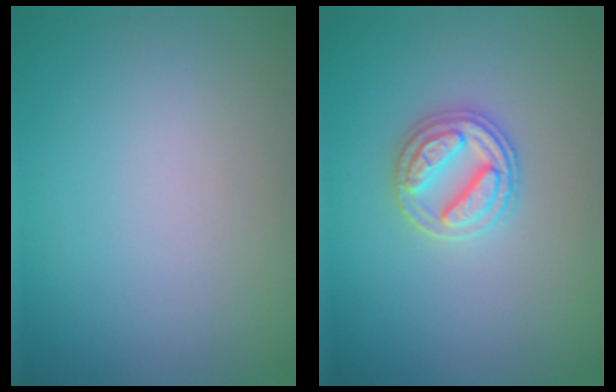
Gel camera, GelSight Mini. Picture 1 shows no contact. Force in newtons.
{"total": 2.9, "press": 2.8, "slide": 0.4}